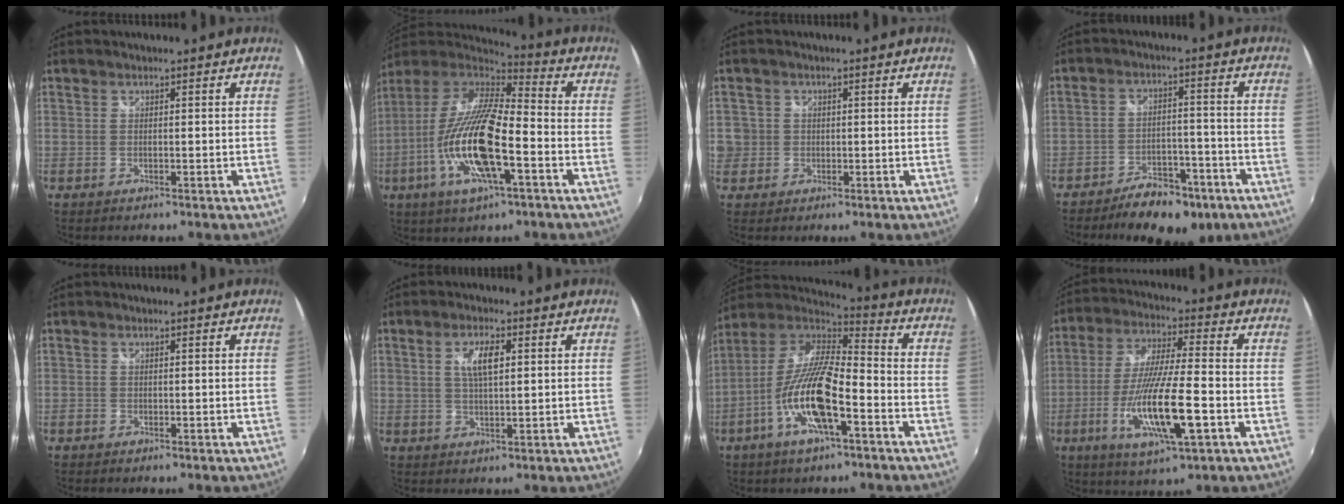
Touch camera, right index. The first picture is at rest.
{"total": 20.5, "force": [-6.9, 5.4, 18.5], "torque": [-0.357, -0.028, -0.135]}
{"total": 4.2, "force": [-0.2, 4.1, 0.6], "torque": [-0.014, 0.008, 0.000]}
{"total": 11.6, "force": [-8.4, 5.4, 5.9], "torque": [-0.117, 0.011, -0.114]}
{"total": 0.7, "force": [-0.5, 0.5, 0.1], "torque": [-0.002, -0.003, -0.011]}
{"total": 5.1, "force": [1.4, 1.7, 4.6], "torque": [-0.083, 0.003, 0.026]}
{"total": 16.5, "force": [-6.8, 4.5, 14.3], "torque": [-0.281, -0.014, -0.132]}
{"total": 16.1, "force": [-5.5, 2.6, 14.9], "torque": [-0.298, -0.026, -0.095]}